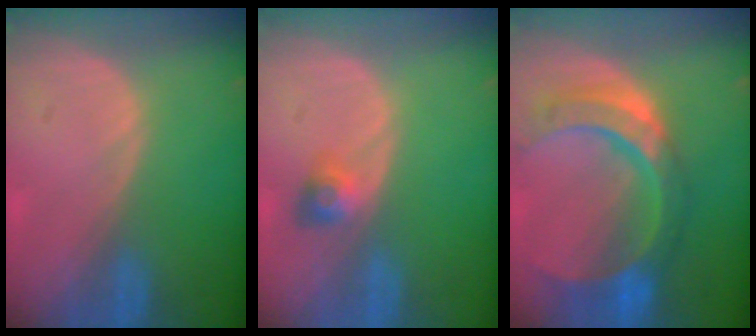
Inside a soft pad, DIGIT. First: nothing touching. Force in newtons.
{"total": 3.0, "press": 2.7, "slide": 1.3}
{"total": 11.0, "press": 9.3, "slide": 5.9}